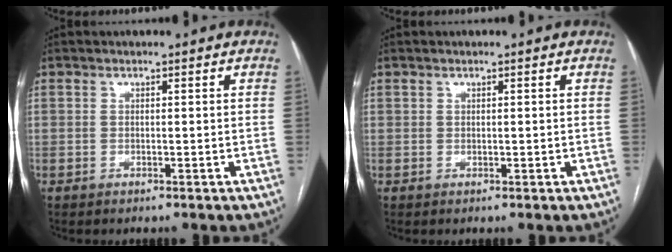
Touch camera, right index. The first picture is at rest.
{"total": 0.0}